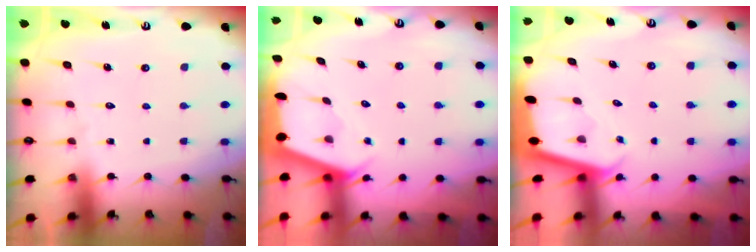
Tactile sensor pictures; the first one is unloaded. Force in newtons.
{"total": 2.4, "press": 2.4, "slide": 0.3}
{"total": 1.9, "press": 1.9, "slide": 0.1}